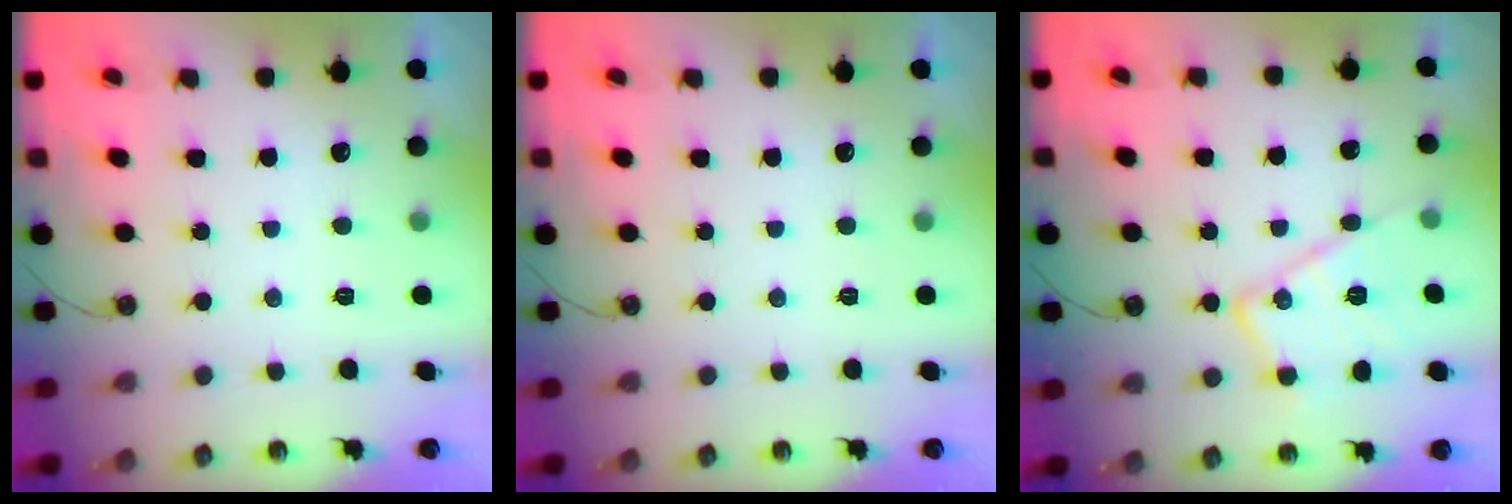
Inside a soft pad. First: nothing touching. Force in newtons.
{"total": 0.0}
{"total": 15.3, "press": 15.3, "slide": 0.5}